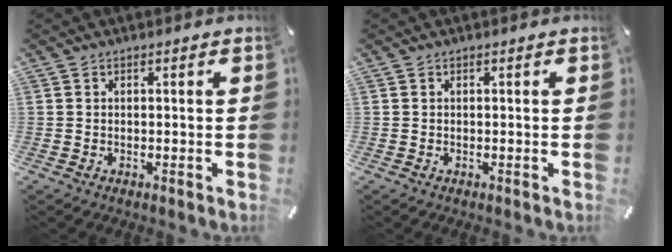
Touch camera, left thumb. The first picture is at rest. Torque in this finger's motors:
{"motor_torque": [-0.02, 0.02, -0.01, 0.01, 0.00]}